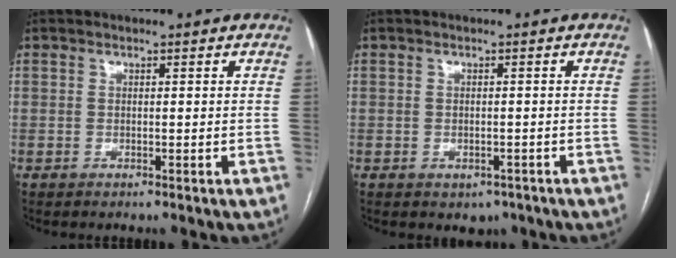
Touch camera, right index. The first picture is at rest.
{"total": 2.4, "force": [-1.4, 1.7, 1.0], "torque": [-0.006, 0.002, -0.009]}